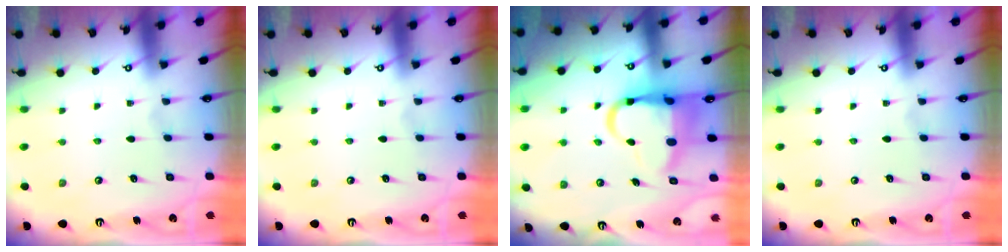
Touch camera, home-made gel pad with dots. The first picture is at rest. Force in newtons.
{"total": 0.0}
{"total": 11.6, "press": 11.1, "slide": 3.0}
{"total": 0.0}